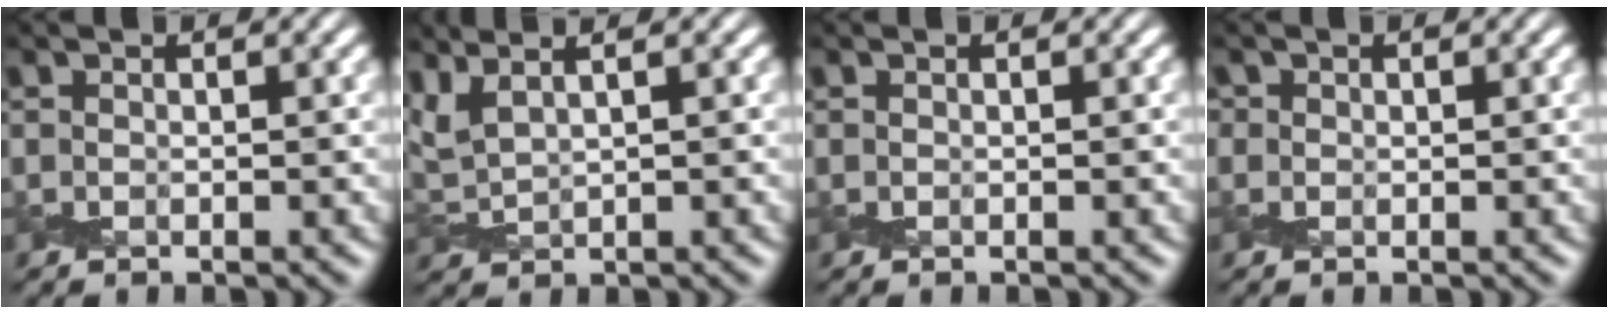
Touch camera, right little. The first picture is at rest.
{"total": 1.7, "force": [1.4, 0.1, 1.0], "torque": [-0.036, 0.009, 0.035]}
{"total": 0.0}
{"total": 0.6, "force": [0.0, 0.6, 0.1], "torque": [-0.002, 0.000, -0.001]}